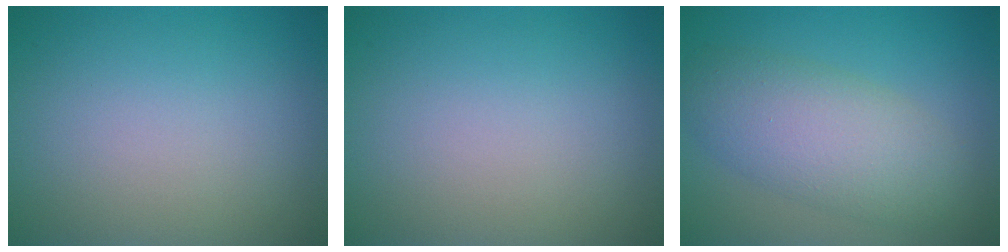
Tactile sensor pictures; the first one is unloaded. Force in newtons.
{"total": 0.0}
{"total": 6.1, "press": 6.1, "slide": 0.2}